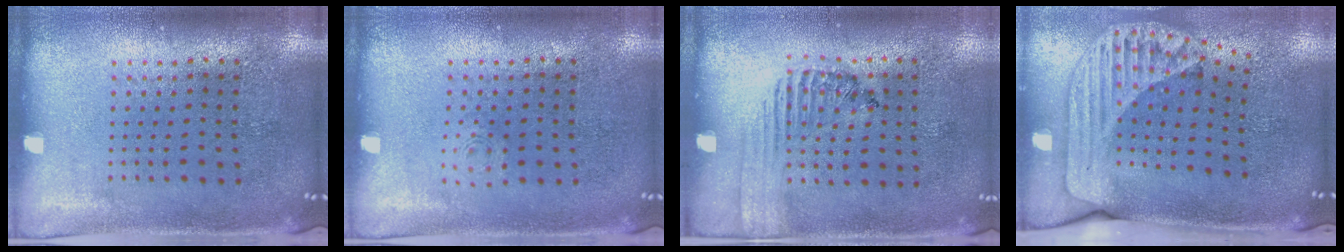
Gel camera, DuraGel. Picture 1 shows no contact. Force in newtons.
{"total": 0.6, "press": 0.6, "slide": 0.1}
{"total": 1.4, "press": 1.1, "slide": 0.9}
{"total": 2.4, "press": 1.8, "slide": 1.7}